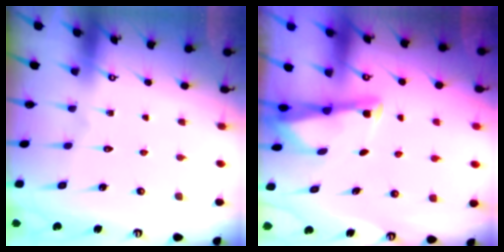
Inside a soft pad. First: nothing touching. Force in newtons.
{"total": 2.9, "press": 2.9, "slide": 0.2}